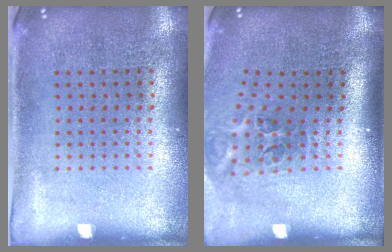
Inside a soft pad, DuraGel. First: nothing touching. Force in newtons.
{"total": 2.2, "press": 1.3, "slide": 1.7}